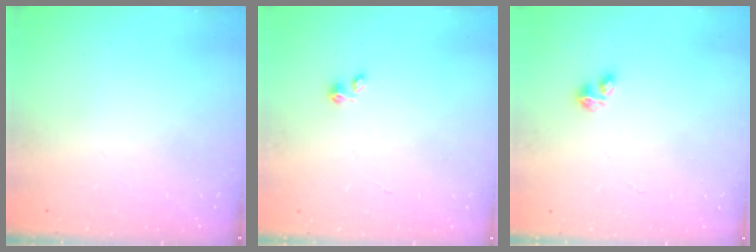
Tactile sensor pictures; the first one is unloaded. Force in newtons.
{"total": 0.0}
{"total": 2.9, "press": 2.9, "slide": 0.5}